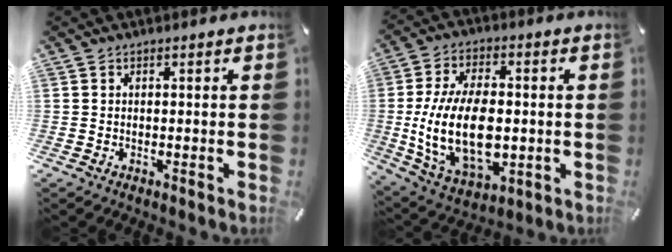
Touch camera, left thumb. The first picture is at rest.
{"total": 19.3, "force": [-1.9, 12.0, 15.0], "torque": [-0.307, -0.008, -0.028]}